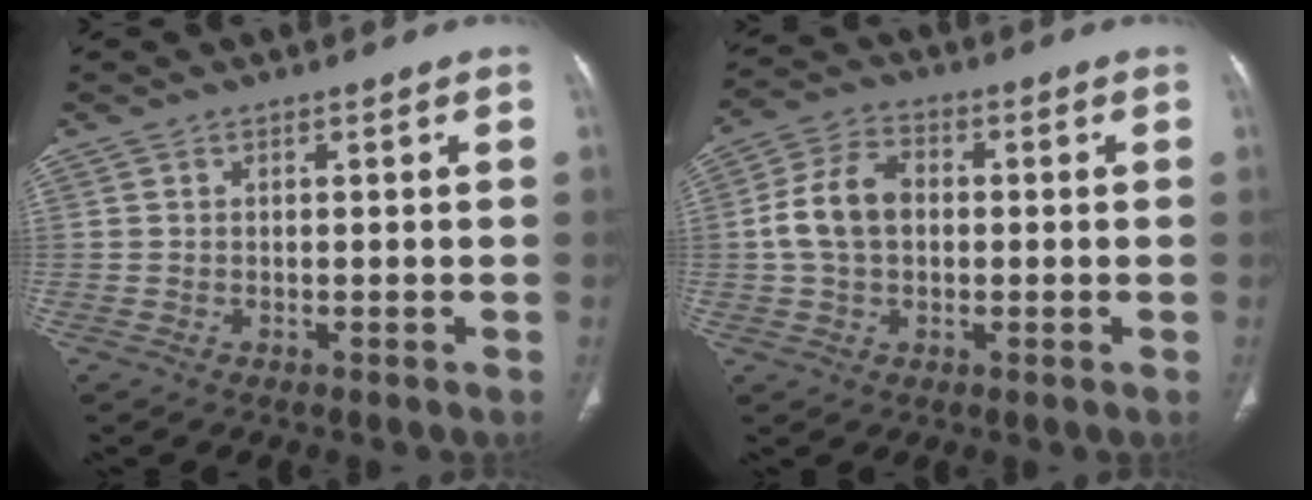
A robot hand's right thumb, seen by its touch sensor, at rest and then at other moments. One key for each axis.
{"total": 9.3, "fx": 0.2, "fy": 6.5, "fz": 6.7, "tx": -0.125, "ty": 0.022, "tz": -0.001}